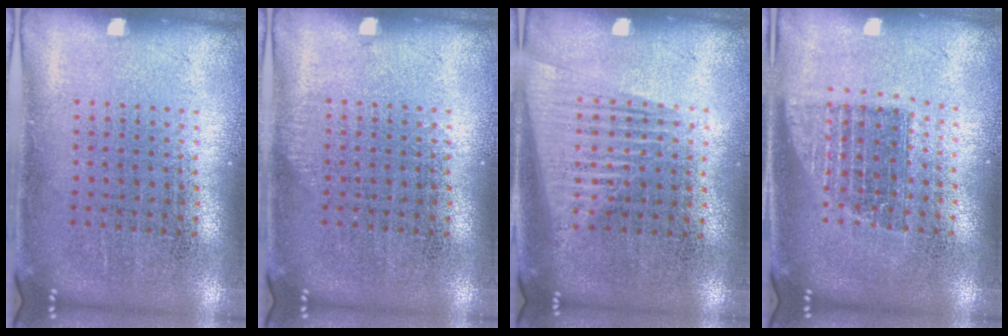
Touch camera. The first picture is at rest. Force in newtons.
{"total": 0.6, "press": 0.6, "slide": 0.2}
{"total": 1.6, "press": 1.4, "slide": 0.6}
{"total": 1.3, "press": 1.1, "slide": 0.7}